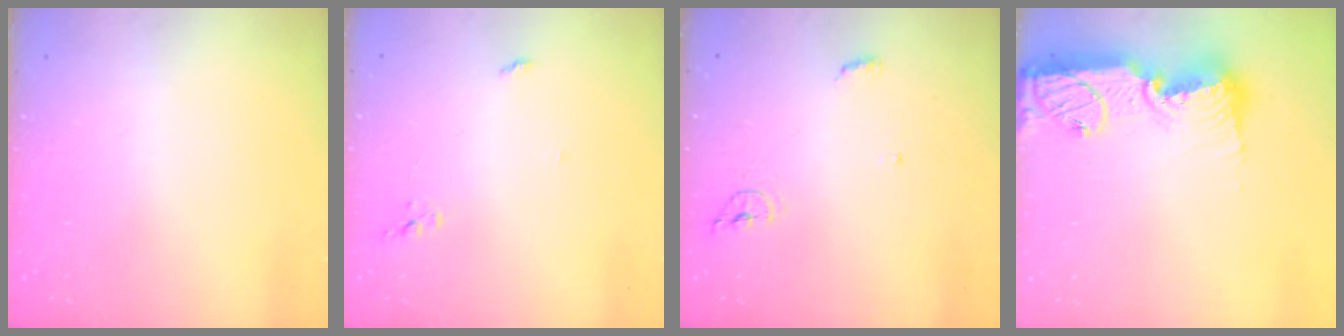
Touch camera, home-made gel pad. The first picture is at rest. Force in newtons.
{"total": 3.7, "press": 3.7, "slide": 0.1}
{"total": 4.8, "press": 4.7, "slide": 1.1}
{"total": 17.3, "press": 17.2, "slide": 1.5}